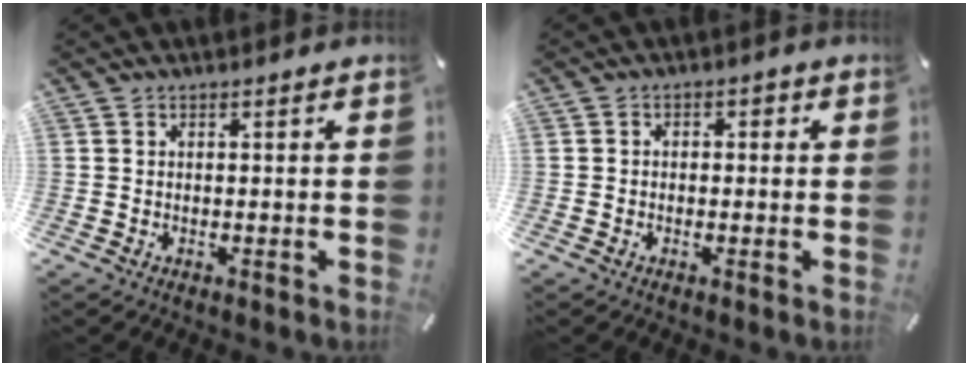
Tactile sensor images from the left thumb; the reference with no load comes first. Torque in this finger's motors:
{"motor_torque": [0.03, -0.14, -0.20, 0.13, 0.03]}